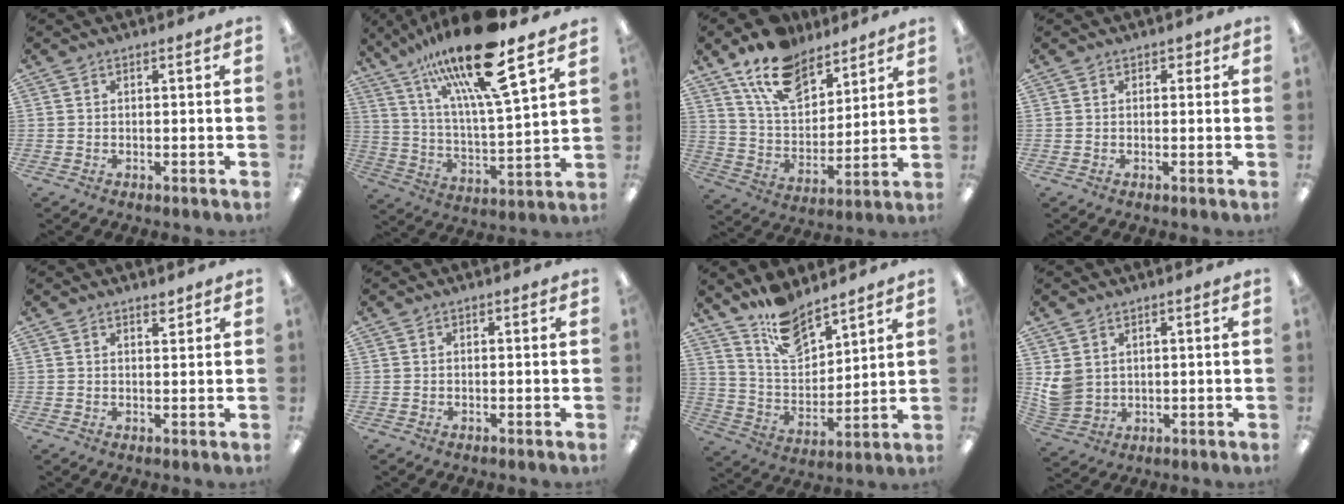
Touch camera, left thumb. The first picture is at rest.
{"total": 22.0, "force": [15.7, 3.8, 15.0], "torque": [-0.271, -0.090, 0.254]}
{"total": 16.0, "force": [11.8, 8.0, 7.1], "torque": [-0.139, -0.056, 0.219]}
{"total": 1.0, "force": [0.5, 0.8, 0.4], "torque": [0.000, 0.000, 0.006]}
{"total": 1.8, "force": [1.7, 0.4, 0.7], "torque": [-0.008, -0.006, 0.029]}
{"total": 0.0}
{"total": 12.1, "force": [10.3, 4.7, 4.3], "torque": [-0.090, -0.066, 0.194]}
{"total": 5.3, "force": [2.3, 4.3, 2.1], "torque": [-0.047, -0.009, 0.046]}